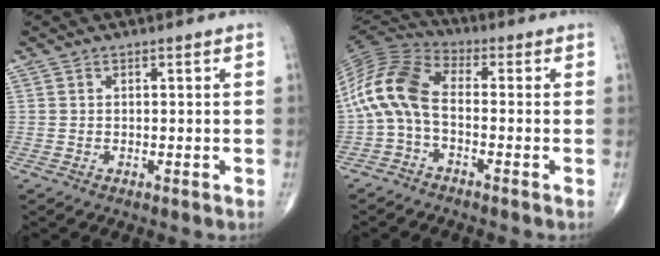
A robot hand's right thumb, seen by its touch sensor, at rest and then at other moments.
{"total": 12.1, "force": [-1.7, 6.5, 10.0], "torque": [-0.207, 0.037, -0.048]}